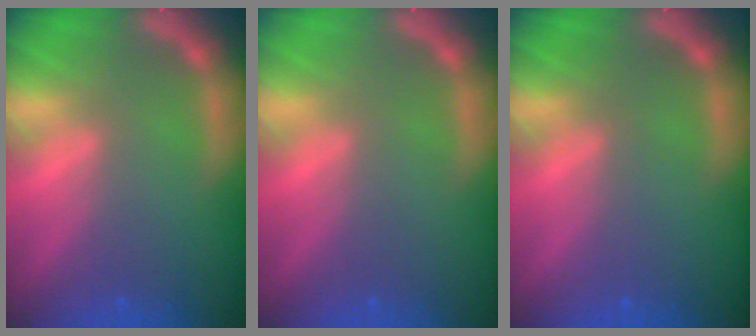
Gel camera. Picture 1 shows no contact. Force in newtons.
{"total": 0.0}
{"total": 0.0}